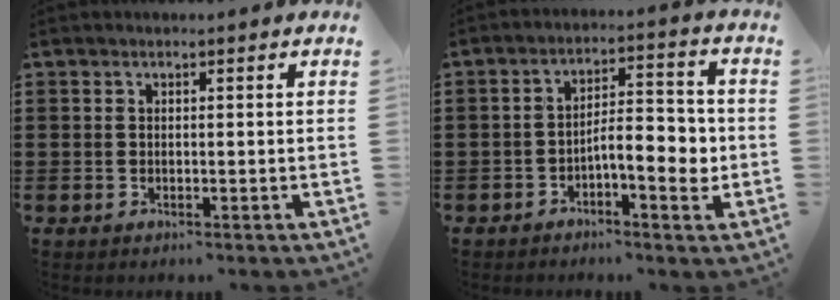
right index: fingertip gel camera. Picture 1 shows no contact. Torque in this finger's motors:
{"motor_torque": [0.32, -0.09, 0.30, 0.06]}